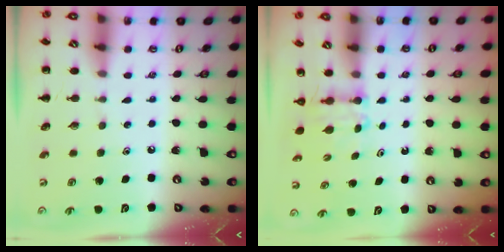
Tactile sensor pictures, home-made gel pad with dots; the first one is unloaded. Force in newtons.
{"total": 2.7, "press": 2.5, "slide": 1.1}